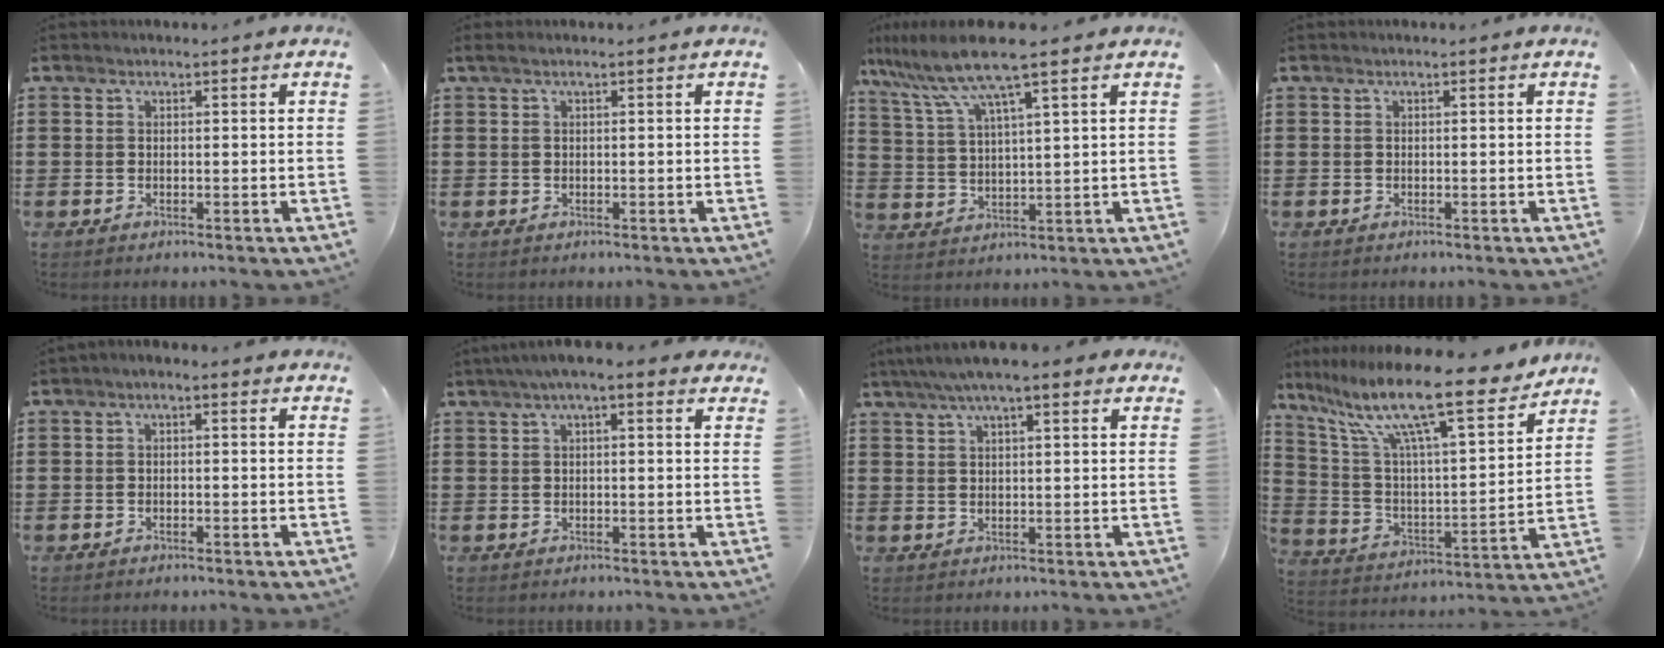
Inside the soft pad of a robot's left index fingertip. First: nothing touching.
{"total": 0.8, "force": [0.1, 0.2, 0.8], "torque": [-0.016, 0.000, 0.001]}
{"total": 8.9, "force": [6.6, 0.1, 5.9], "torque": [-0.142, -0.026, 0.113]}
{"total": 0.0}
{"total": 1.0, "force": [-0.8, 0.3, 0.6], "torque": [-0.011, 0.000, -0.016]}
{"total": 3.2, "force": [1.8, 0.6, 2.6], "torque": [-0.053, 0.006, 0.031]}
{"total": 5.1, "force": [3.5, 1.0, 3.6], "torque": [-0.076, 0.004, 0.061]}
{"total": 15.2, "force": [11.5, 1.7, 9.8], "torque": [-0.211, -0.070, 0.187]}